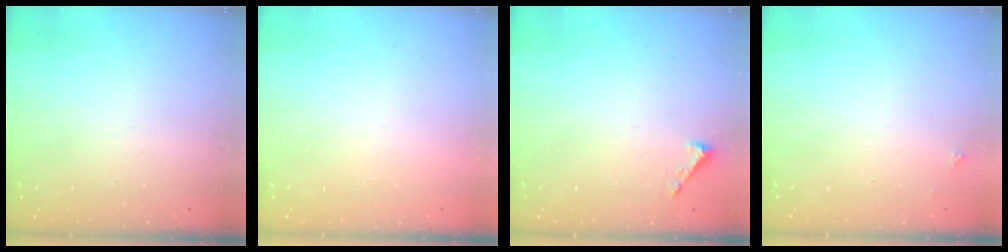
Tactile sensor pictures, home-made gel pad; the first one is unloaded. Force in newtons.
{"total": 1.5, "press": 1.5, "slide": 0.1}
{"total": 1.6, "press": 1.6, "slide": 0.1}
{"total": 2.1, "press": 2.1, "slide": 0.3}